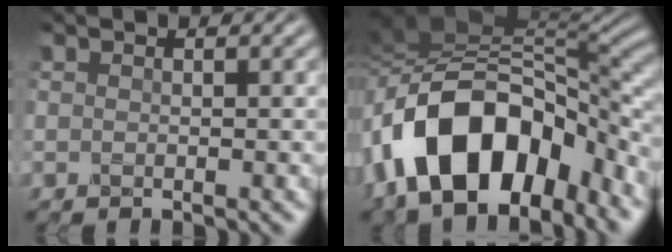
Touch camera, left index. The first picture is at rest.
{"total": 14.5, "force": [-6.4, 7.9, 10.4], "torque": [-0.170, 0.007, -0.122]}